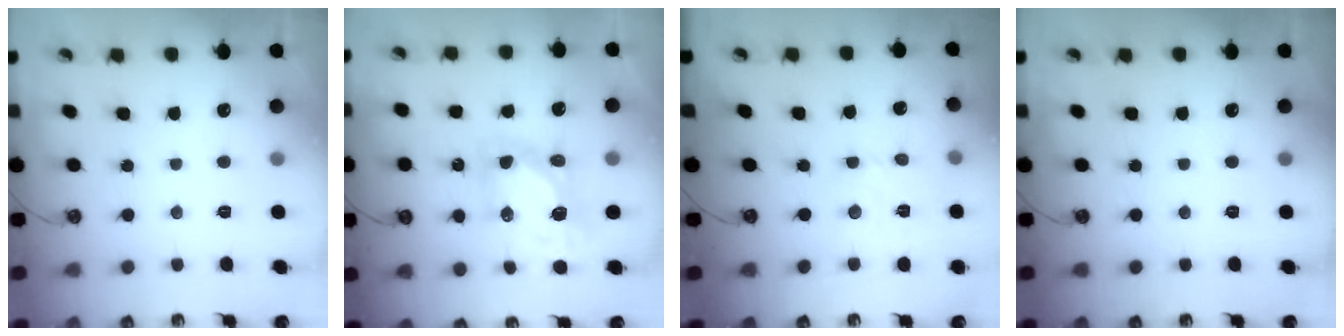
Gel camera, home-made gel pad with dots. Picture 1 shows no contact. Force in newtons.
{"total": 10.5, "press": 10.4, "slide": 1.0}
{"total": 2.8, "press": 2.8, "slide": 0.4}
{"total": 0.0}